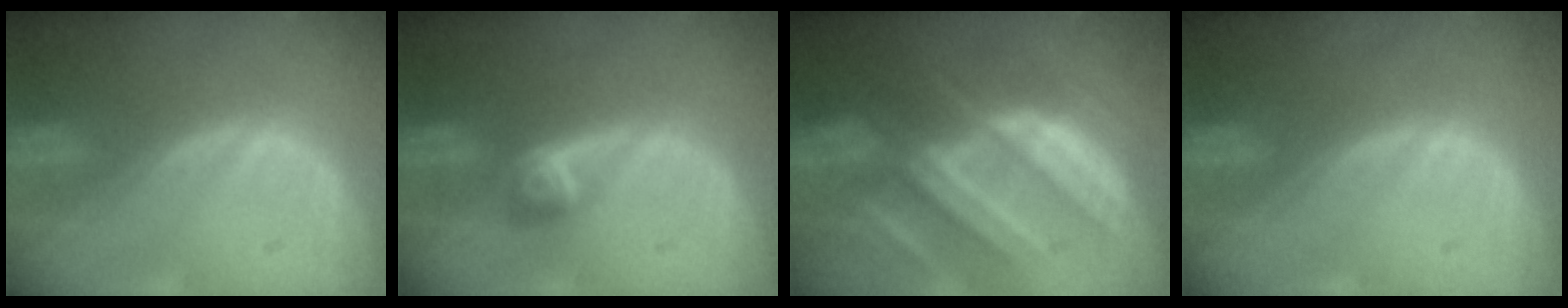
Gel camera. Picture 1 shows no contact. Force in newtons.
{"total": 2.8, "press": 2.5, "slide": 1.3}
{"total": 10.5, "press": 9.3, "slide": 5.0}
{"total": 0.0}